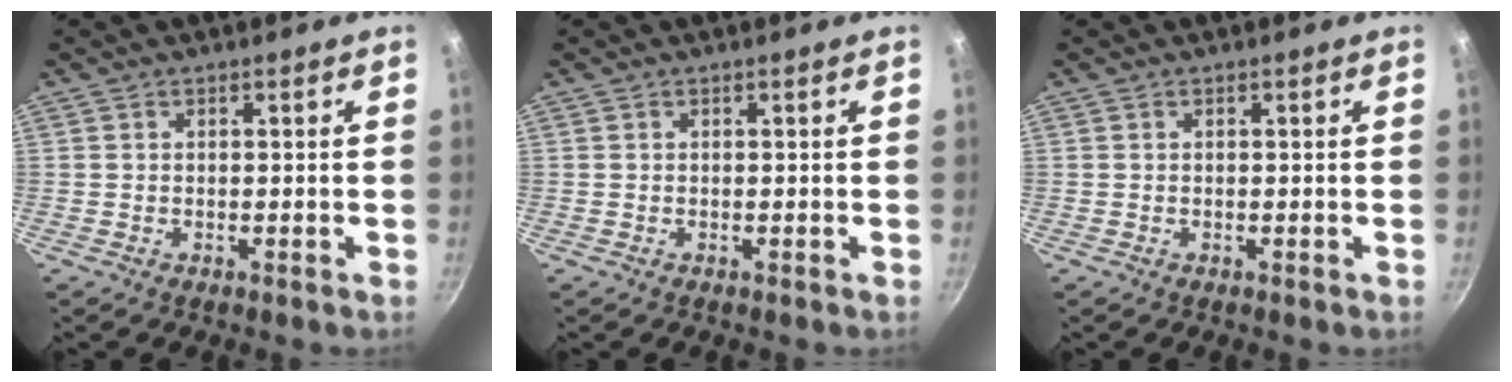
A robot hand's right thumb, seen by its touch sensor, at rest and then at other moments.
{"total": 0.0}
{"total": 0.0}